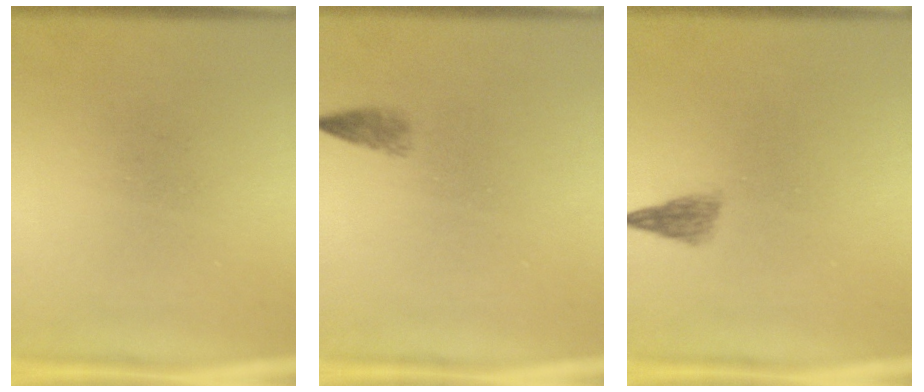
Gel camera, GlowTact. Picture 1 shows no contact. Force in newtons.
{"total": 1.3}
{"total": 1.8}